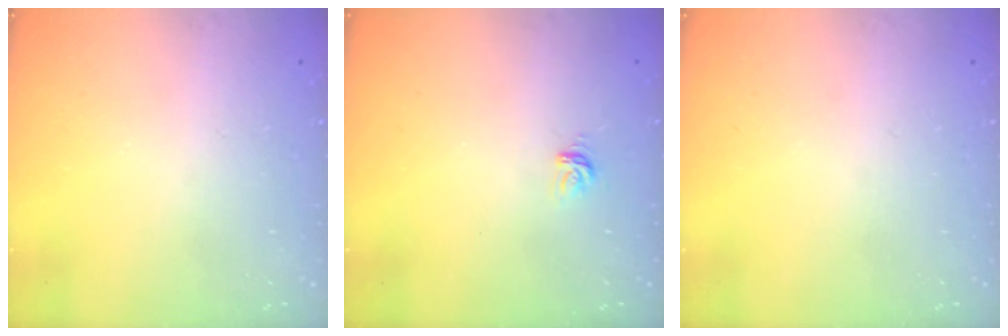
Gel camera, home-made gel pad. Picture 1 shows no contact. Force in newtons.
{"total": 3.6, "press": 3.6, "slide": 0.3}
{"total": 0.0}